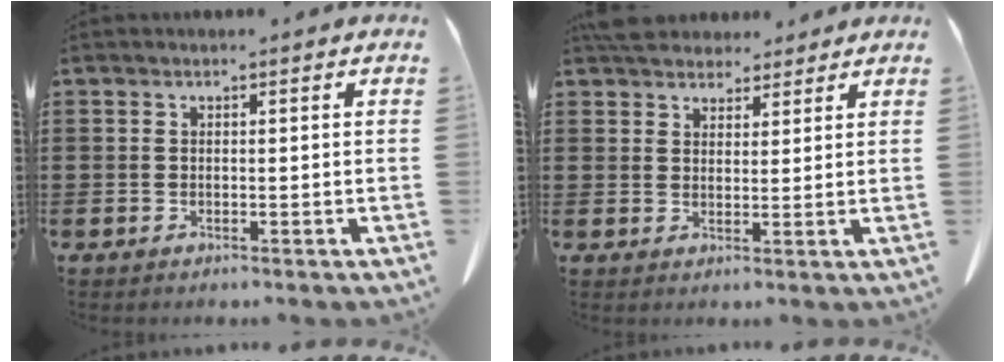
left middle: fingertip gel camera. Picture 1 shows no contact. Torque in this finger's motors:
{"motor_torque": [1.08, -0.14, 0.20, 0.03]}